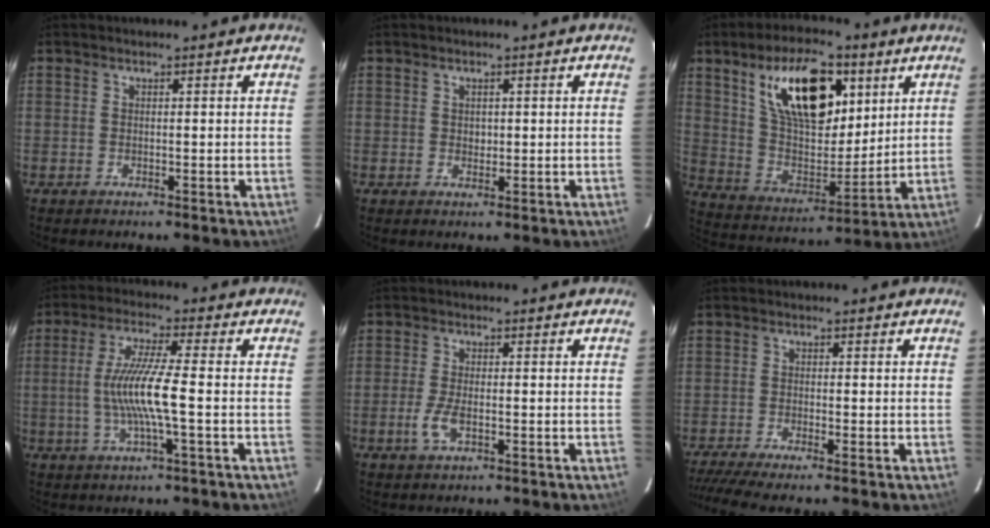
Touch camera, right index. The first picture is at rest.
{"total": 0.8, "force": [0.2, 0.5, -0.6], "torque": [0.015, 0.002, 0.004]}
{"total": 19.5, "force": [9.1, 9.5, 14.4], "torque": [-0.254, 0.011, 0.173]}
{"total": 8.8, "force": [-1.6, -0.6, 8.6], "torque": [-0.171, -0.005, -0.030]}
{"total": 4.0, "force": [-1.5, 1.4, 3.4], "torque": [-0.080, -0.004, -0.031]}
{"total": 5.5, "force": [-4.7, -1.1, 2.5], "torque": [-0.068, -0.019, -0.088]}